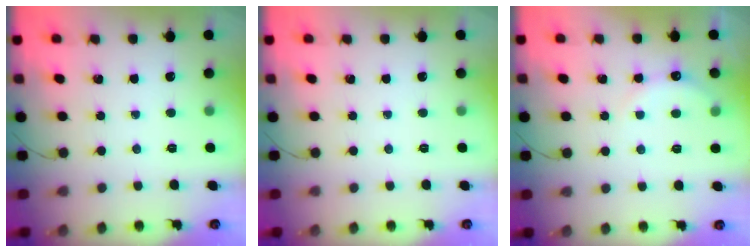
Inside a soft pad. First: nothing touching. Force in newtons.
{"total": 0.0}
{"total": 5.8, "press": 5.6, "slide": 1.4}